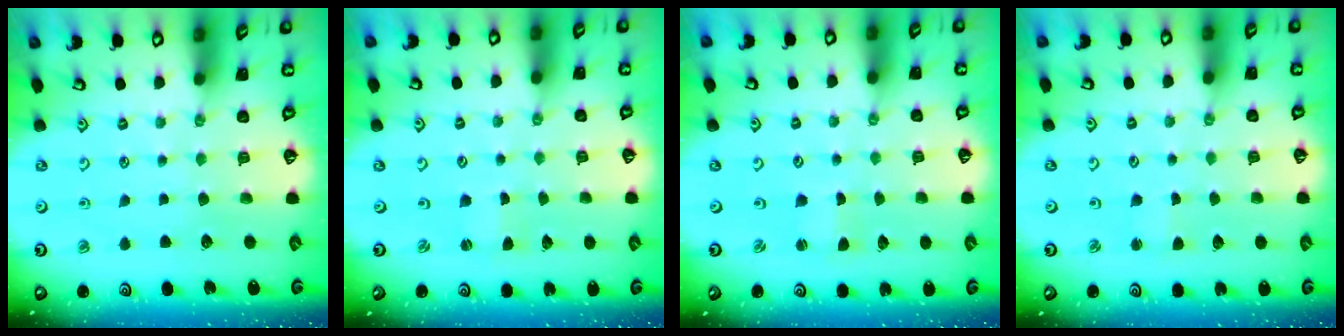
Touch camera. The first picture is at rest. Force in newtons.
{"total": 0.6, "press": 0.6, "slide": 0.0}
{"total": 0.8, "press": 0.8, "slide": 0.0}
{"total": 1.3, "press": 1.2, "slide": 0.1}